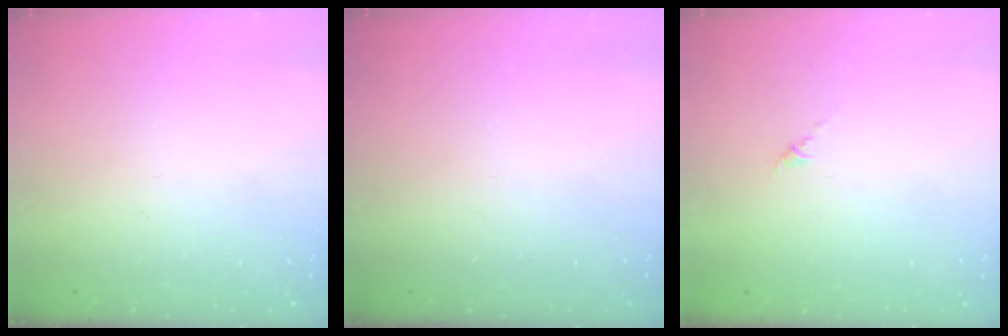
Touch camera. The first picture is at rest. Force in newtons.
{"total": 0.0}
{"total": 0.0}